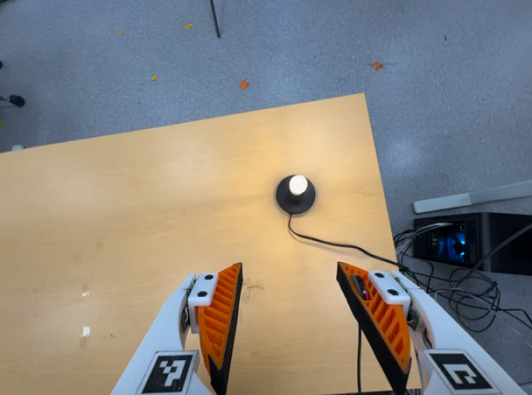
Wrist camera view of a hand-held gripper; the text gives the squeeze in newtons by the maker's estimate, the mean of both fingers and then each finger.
{"total": 0.0}